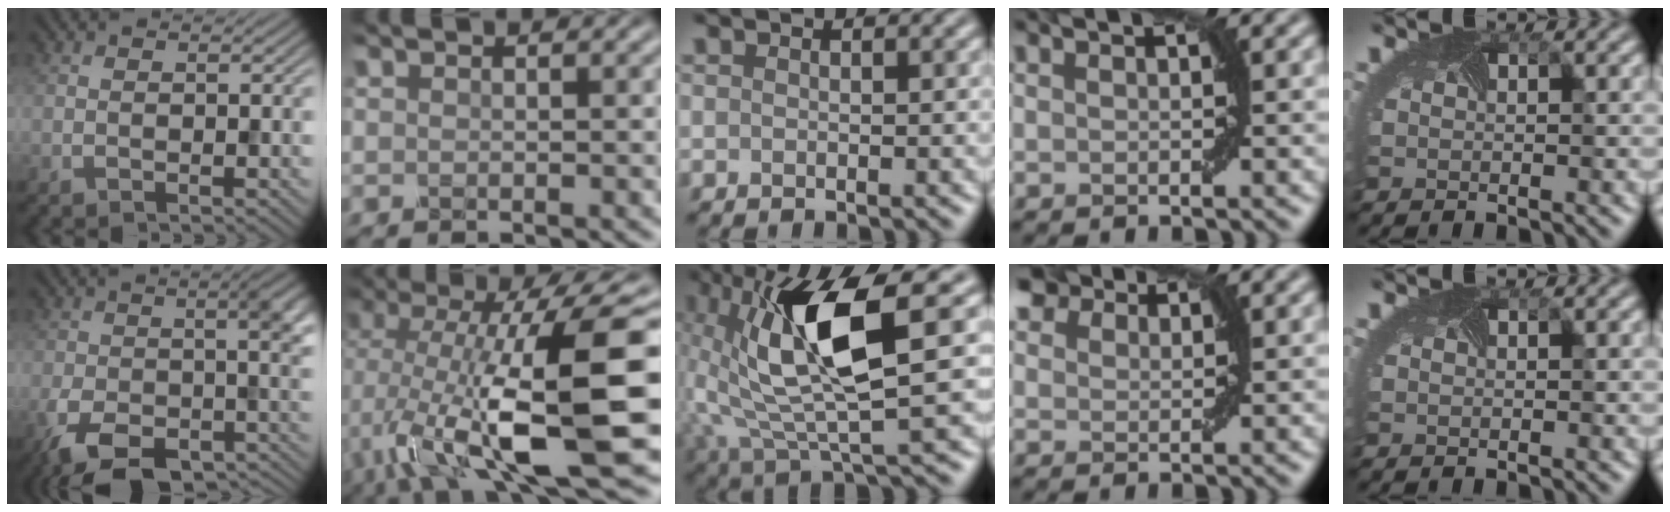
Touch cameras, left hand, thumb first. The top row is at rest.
{"thumb": {"total": 10.9, "force": [-4.7, 5.3, 8.3], "torque": [-0.128, -0.049, -0.065]}, "index": {"total": 15.8, "force": [-3.0, 4.6, 14.8], "torque": [-0.263, -0.002, -0.055]}, "middle": {"total": 10.5, "force": [1.6, 3.0, 9.9], "torque": [-0.190, -0.001, 0.036]}, "ring": {"total": 3.9, "force": [3.2, 1.7, 1.4], "torque": [-0.033, 0.006, 0.060]}}